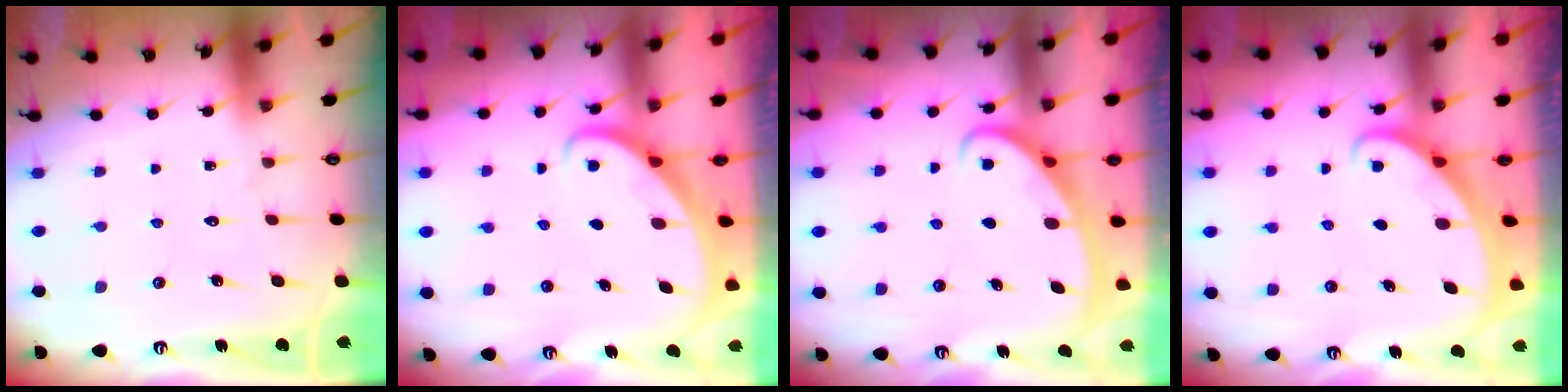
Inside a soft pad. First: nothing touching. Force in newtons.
{"total": 2.7, "press": 2.6, "slide": 0.2}
{"total": 2.5, "press": 2.4, "slide": 0.4}
{"total": 1.6, "press": 1.5, "slide": 0.1}